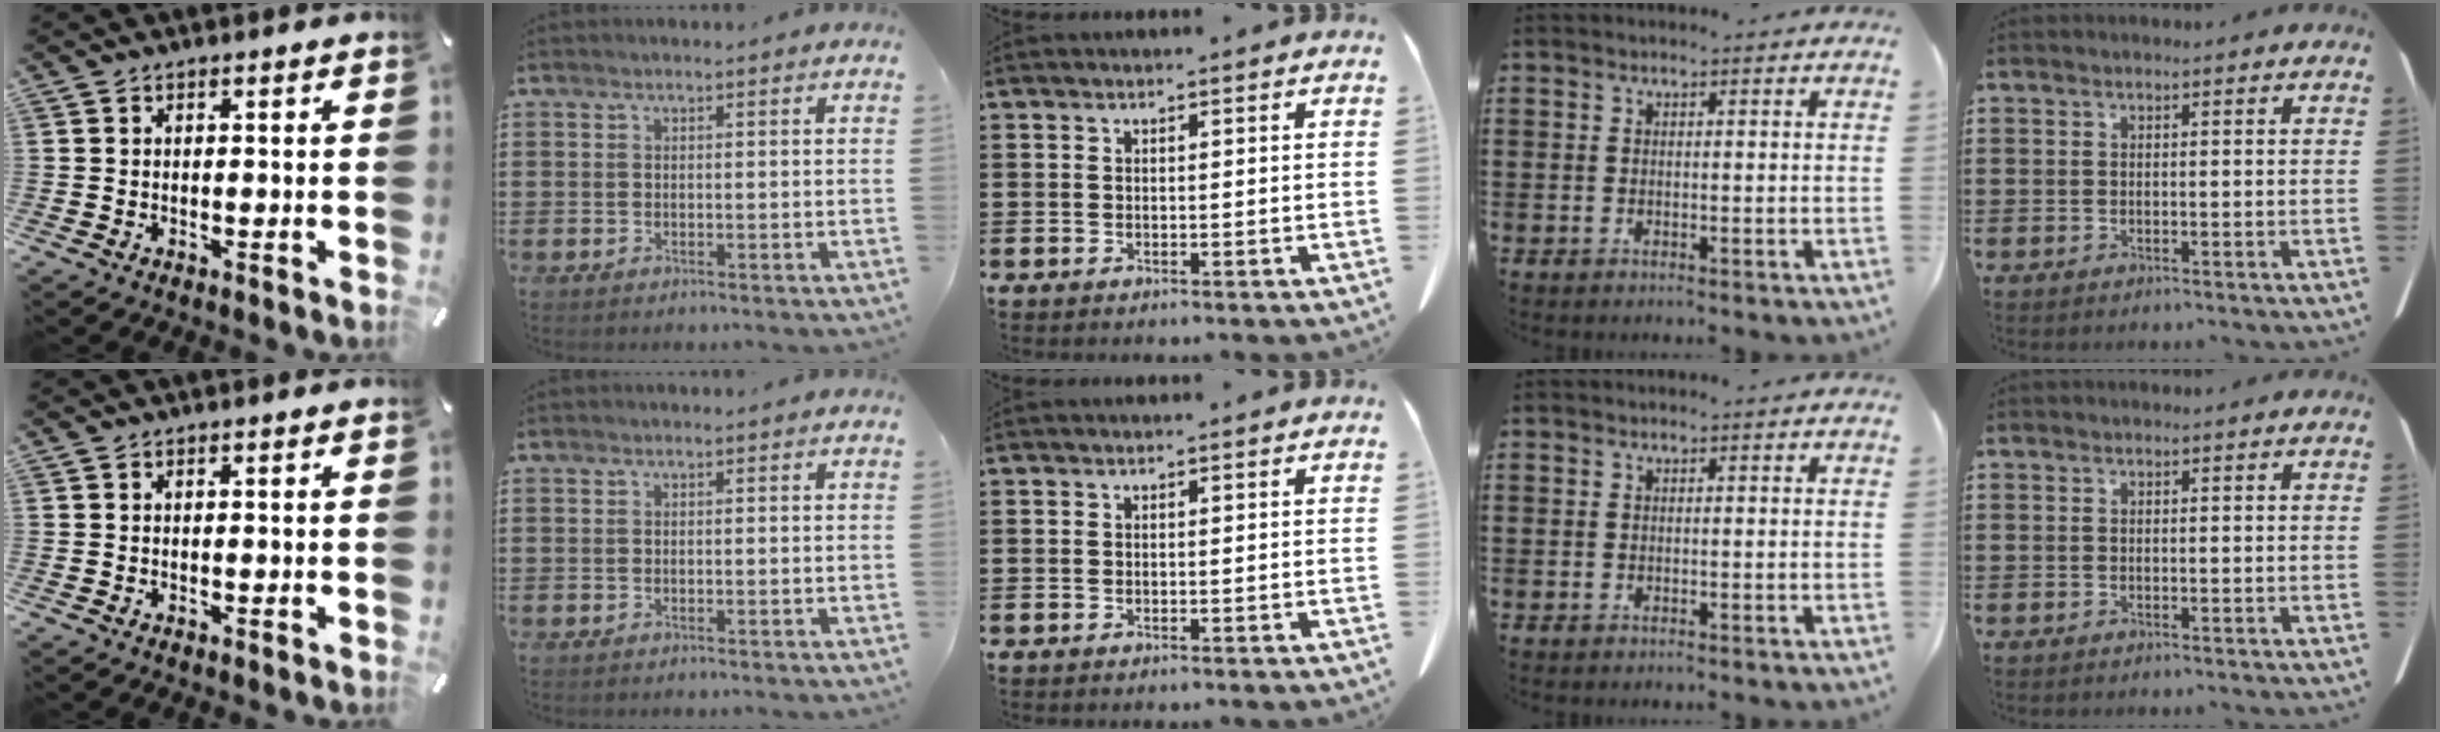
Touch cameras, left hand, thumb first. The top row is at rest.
{}